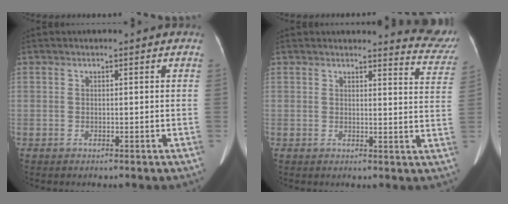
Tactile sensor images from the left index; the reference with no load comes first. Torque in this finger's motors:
{"motor_torque": [0.20, -0.31, 0.00, 0.02]}